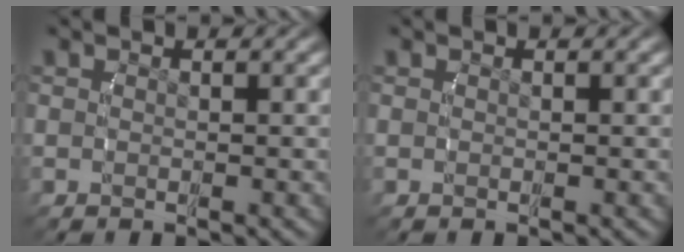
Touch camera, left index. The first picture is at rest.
{"total": 0.0}